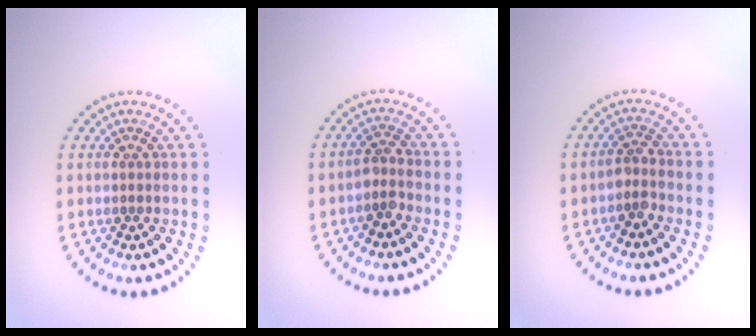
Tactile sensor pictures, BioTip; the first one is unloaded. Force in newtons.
{"total": 1.8, "press": 1.4, "slide": 1.2}
{"total": 1.8, "press": 1.3, "slide": 1.2}